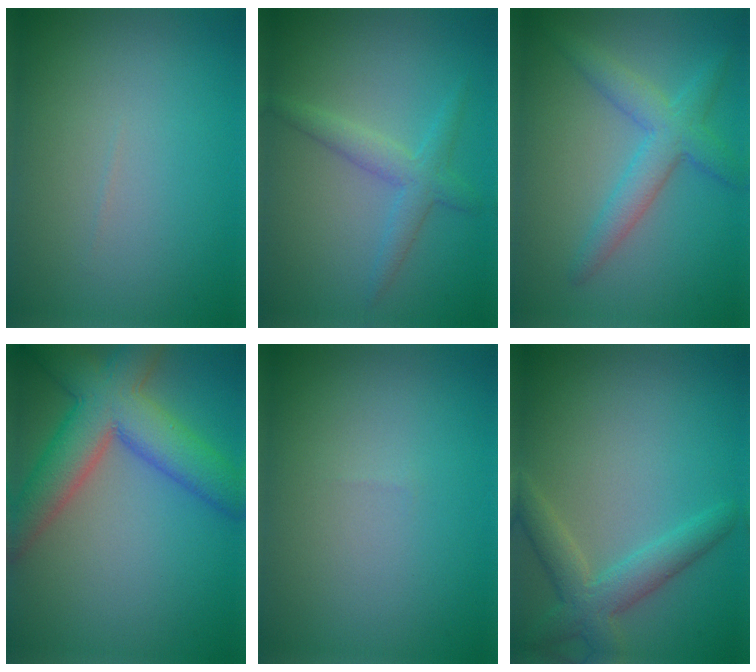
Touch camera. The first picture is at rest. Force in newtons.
{"total": 2.6, "press": 2.6, "slide": 0.1}
{"total": 3.9, "press": 3.9, "slide": 0.2}
{"total": 8.5, "press": 8.5, "slide": 0.4}
{"total": 0.0}
{"total": 3.8, "press": 3.8, "slide": 0.3}